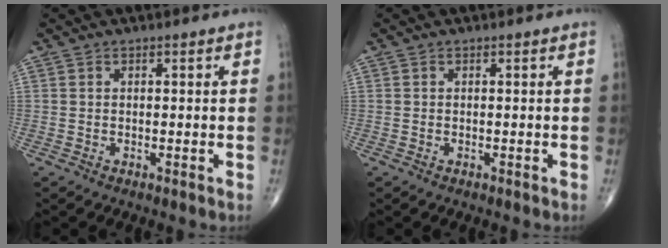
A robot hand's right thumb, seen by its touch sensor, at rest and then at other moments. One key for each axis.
{"total": 0.0}